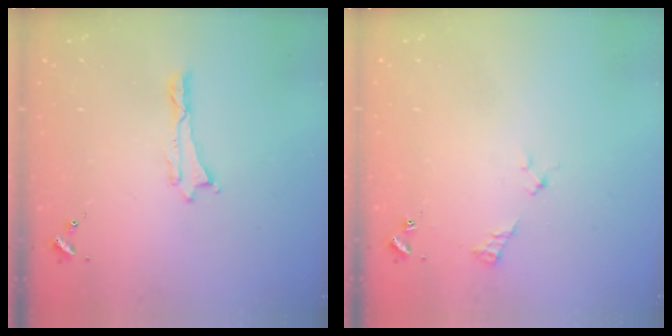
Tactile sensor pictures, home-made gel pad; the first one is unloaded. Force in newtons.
{"total": 2.5, "press": 2.5, "slide": 0.3}